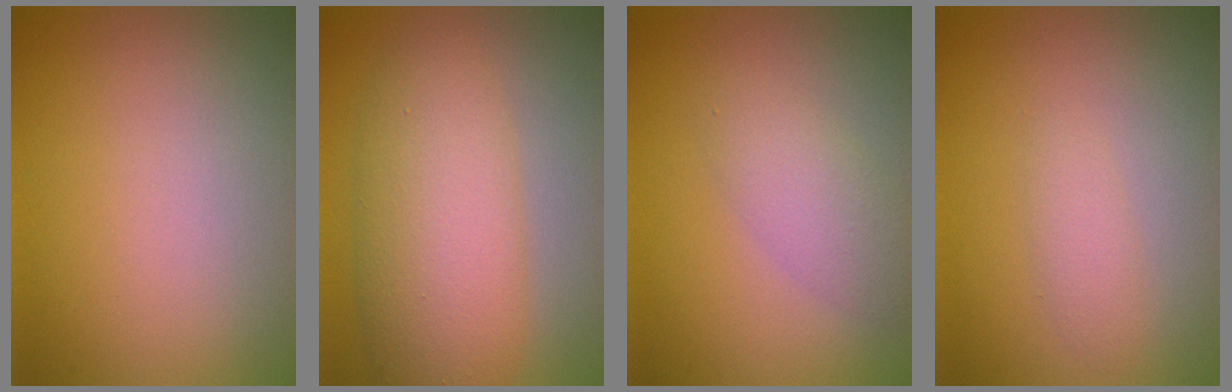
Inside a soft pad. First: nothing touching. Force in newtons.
{"total": 7.2, "press": 7.2, "slide": 0.2}
{"total": 2.8, "press": 2.8, "slide": 0.1}
{"total": 1.3, "press": 1.3, "slide": 0.1}